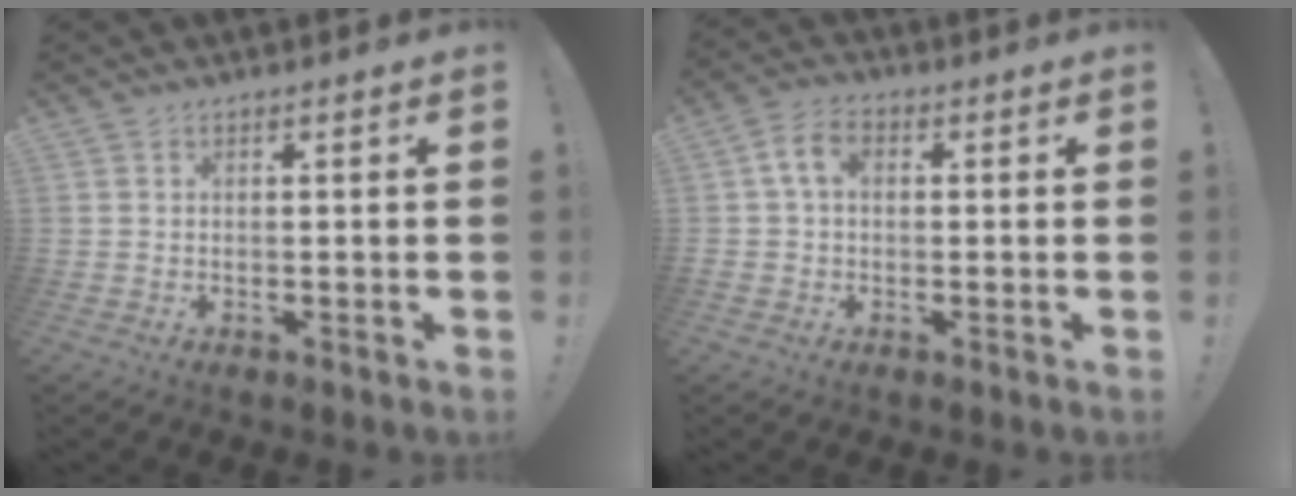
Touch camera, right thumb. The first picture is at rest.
{"total": 6.7, "force": [1.2, 4.6, 4.8], "torque": [-0.097, 0.015, 0.026]}